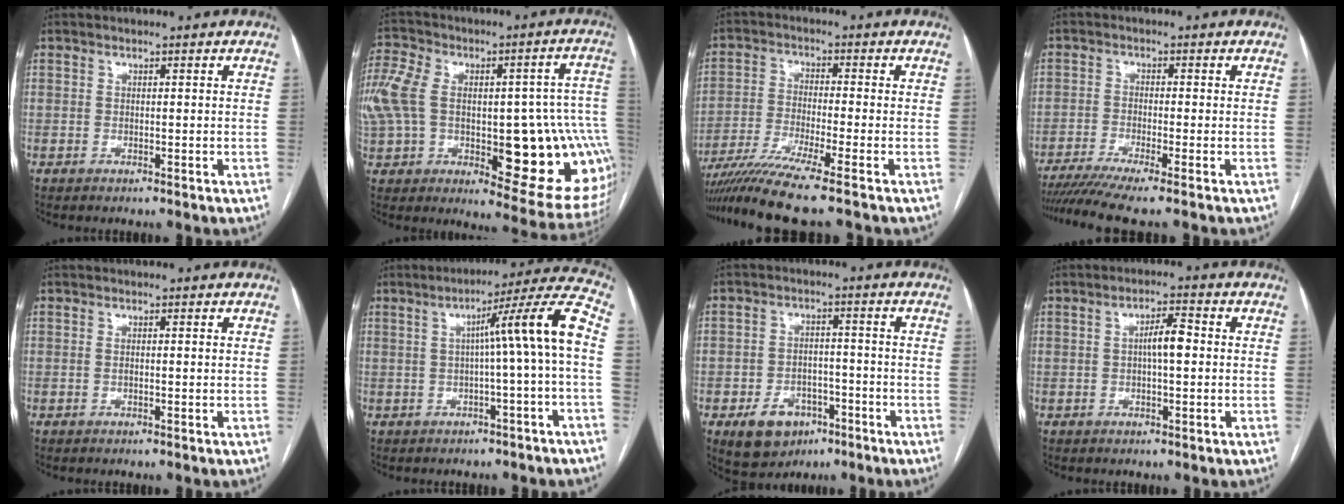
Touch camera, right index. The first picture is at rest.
{"total": 30.8, "force": [-2.4, 12.7, 28.0], "torque": [-0.441, 0.053, -0.004]}
{"total": 10.2, "force": [-8.0, -1.9, 6.0], "torque": [-0.106, -0.031, -0.139]}
{"total": 8.6, "force": [-6.9, -1.1, 5.0], "torque": [-0.077, -0.014, -0.111]}
{"total": 0.7, "force": [0.2, 0.2, 0.6], "torque": [-0.015, 0.002, 0.006]}
{"total": 10.6, "force": [-0.2, -1.5, 10.5], "torque": [-0.141, 0.023, -0.004]}
{"total": 8.0, "force": [-4.2, 5.6, 3.9], "torque": [-0.069, 0.006, -0.059]}
{"total": 4.0, "force": [0.1, 0.8, 3.9], "torque": [-0.068, 0.010, 0.001]}